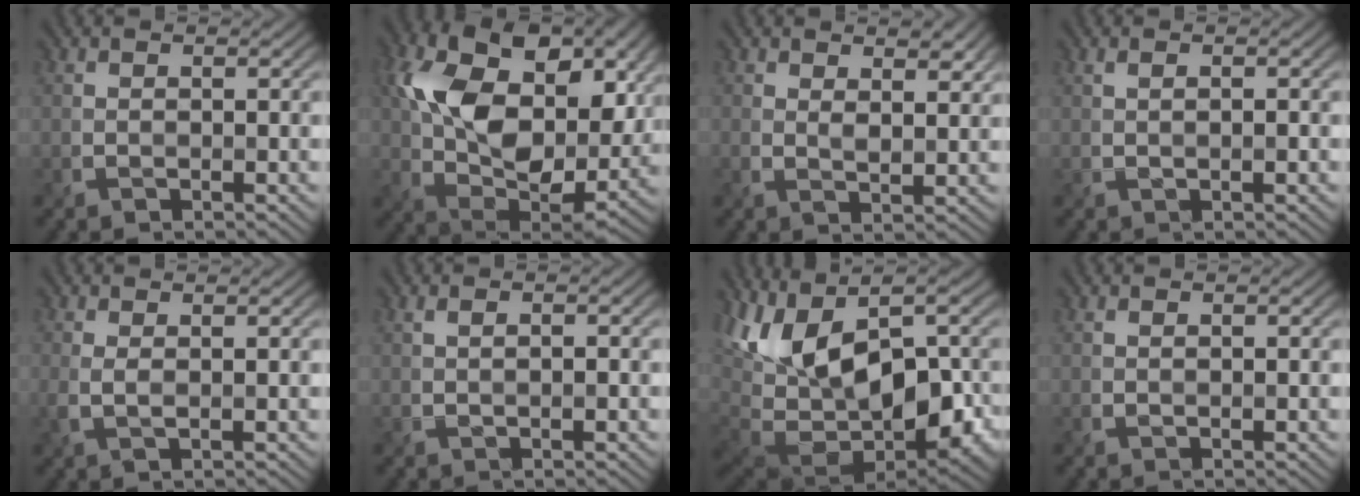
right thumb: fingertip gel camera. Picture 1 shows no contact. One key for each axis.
{"total": 15.6, "fx": 3.6, "fy": 10.2, "fz": 11.2, "tx": -0.207, "ty": 0.001, "tz": 0.067}
{"total": 2.5, "fx": 1.8, "fy": 0.9, "fz": 1.6, "tx": -0.030, "ty": -0.006, "tz": 0.030}
{"total": 1.3, "fx": 0.1, "fy": 0.3, "fz": 1.3, "tx": -0.024, "ty": 0.003, "tz": 0.006}
{"total": 1.1, "fx": 0.3, "fy": 0.1, "fz": 1.0, "tx": -0.025, "ty": -0.001, "tz": 0.006}
{"total": 1.6, "fx": 0.1, "fy": 0.6, "fz": 1.5, "tx": -0.022, "ty": -0.001, "tz": 0.006}
{"total": 16.3, "fx": -0.7, "fy": 8.8, "fz": 13.8, "tx": -0.268, "ty": -0.017, "tz": 0.003}
{"total": 0.0}